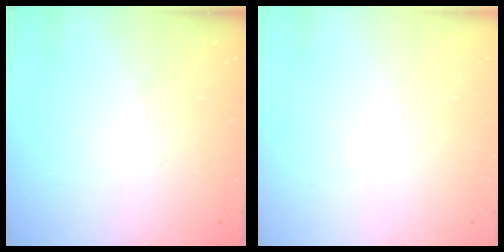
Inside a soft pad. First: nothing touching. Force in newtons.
{"total": 0.9, "press": 0.9, "slide": 0.1}